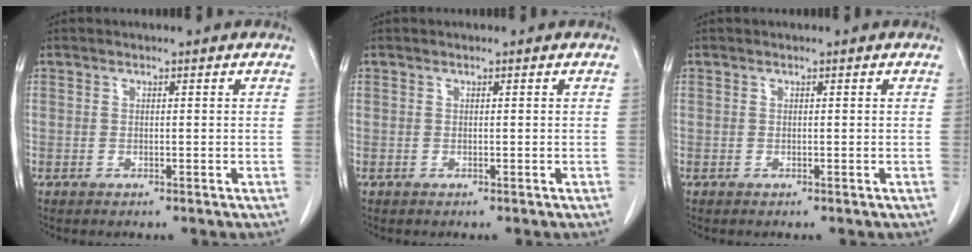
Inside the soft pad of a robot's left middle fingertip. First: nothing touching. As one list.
[{"total": 0.0}, {"total": 0.0}]